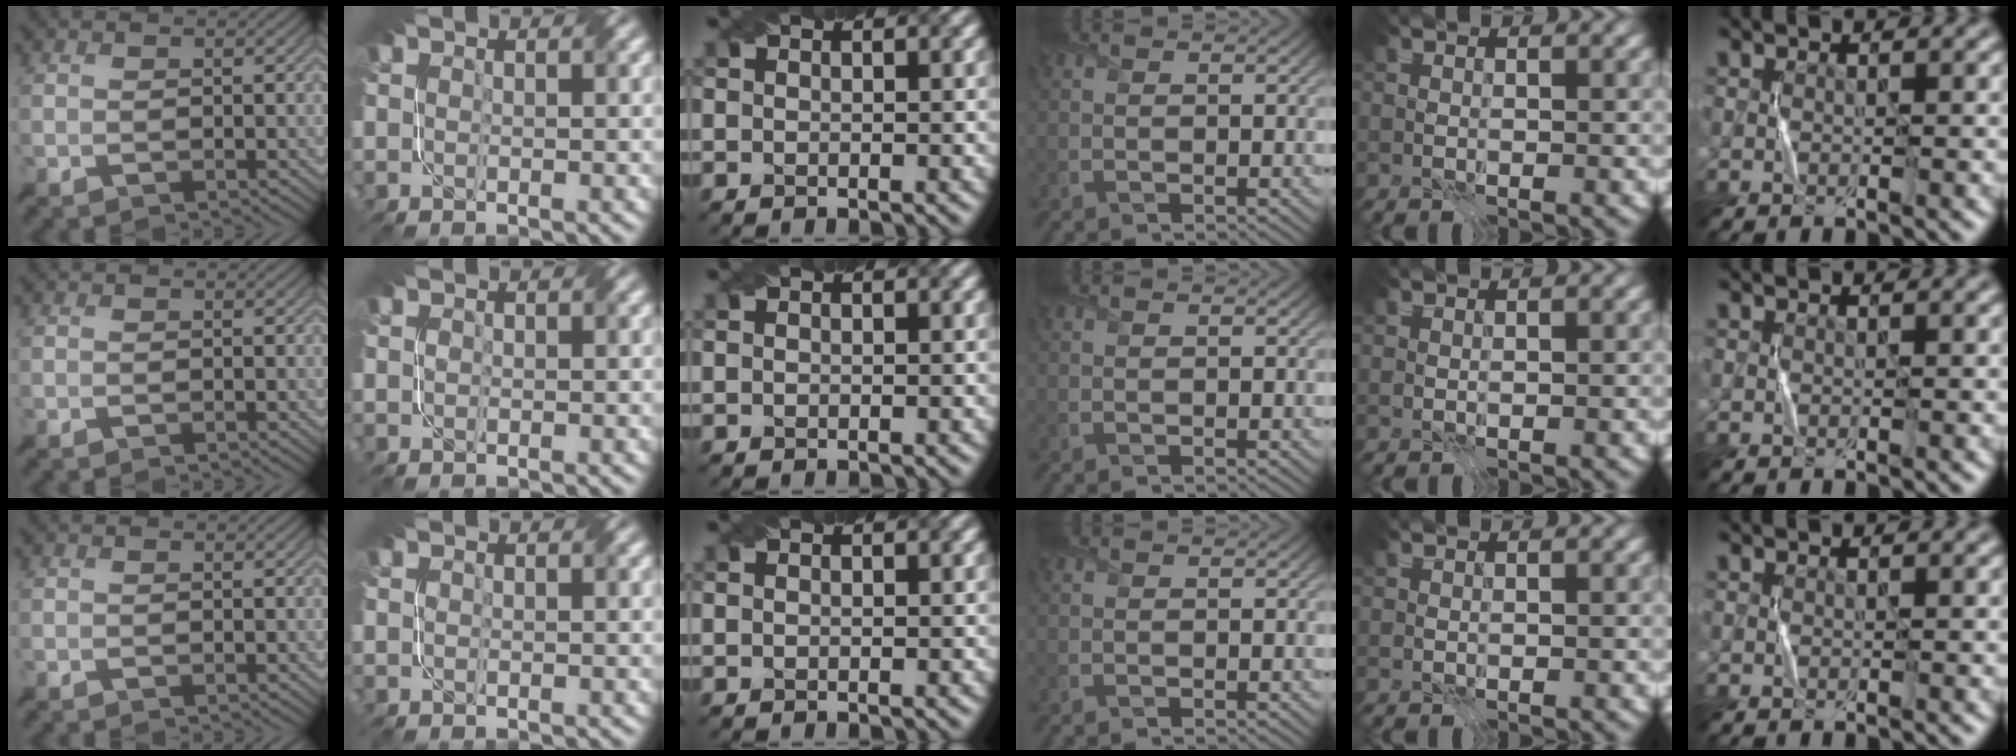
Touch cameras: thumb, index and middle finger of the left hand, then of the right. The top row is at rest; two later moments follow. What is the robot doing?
{"motion": "fold", "object": "coffee filter"}